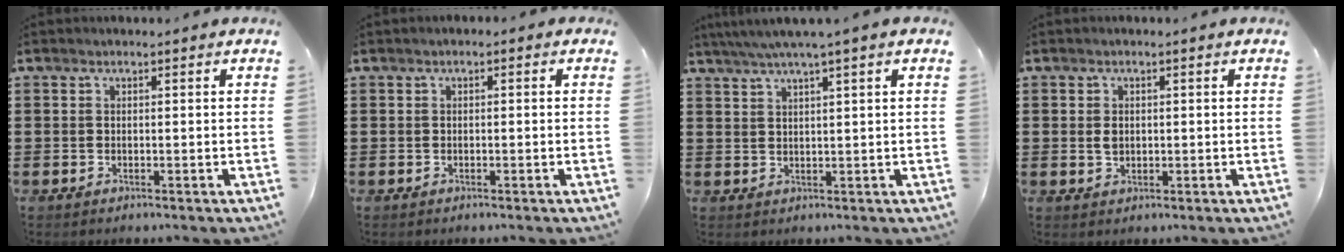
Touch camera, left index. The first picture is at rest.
{"total": 0.6, "force": [-0.4, 0.3, 0.3], "torque": [-0.007, -0.001, -0.009]}
{"total": 3.1, "force": [2.1, -0.4, 2.2], "torque": [-0.047, 0.003, 0.037]}
{"total": 1.6, "force": [0.2, 1.2, 1.1], "torque": [-0.023, 0.006, 0.002]}